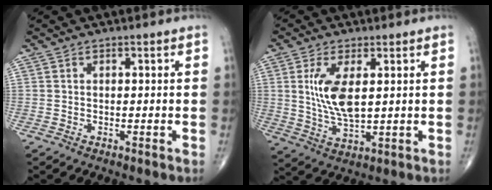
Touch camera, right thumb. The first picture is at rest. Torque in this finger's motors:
{"motor_torque": [-0.08, 0.41, 1.03, 0.34, 0.14]}